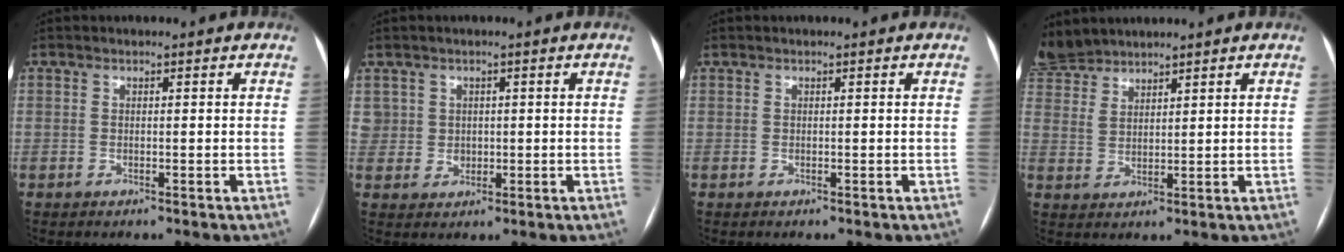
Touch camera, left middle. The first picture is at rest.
{"total": 4.1, "force": [1.1, 3.9, 0.4], "torque": [-0.007, 0.005, 0.032]}
{"total": 0.0}
{"total": 5.5, "force": [5.4, 1.0, 0.2], "torque": [-0.015, 0.010, 0.115]}